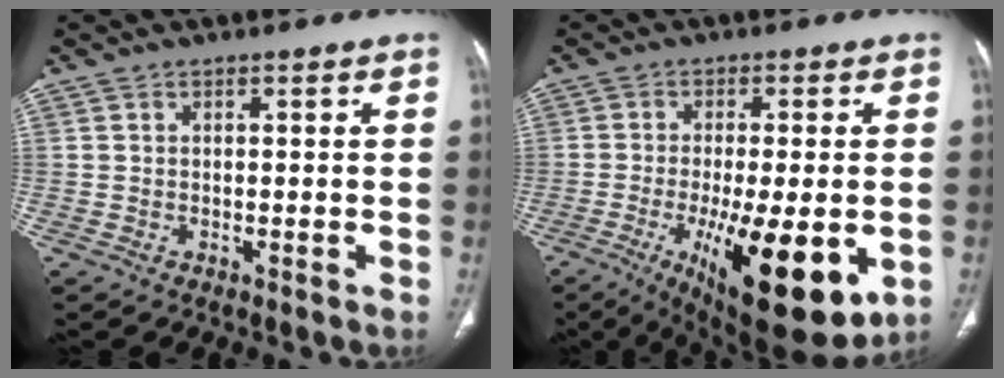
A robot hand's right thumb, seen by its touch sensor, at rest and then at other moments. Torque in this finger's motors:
{"motor_torque": [2.76, 2.25, 0.80, 0.42, 0.54]}